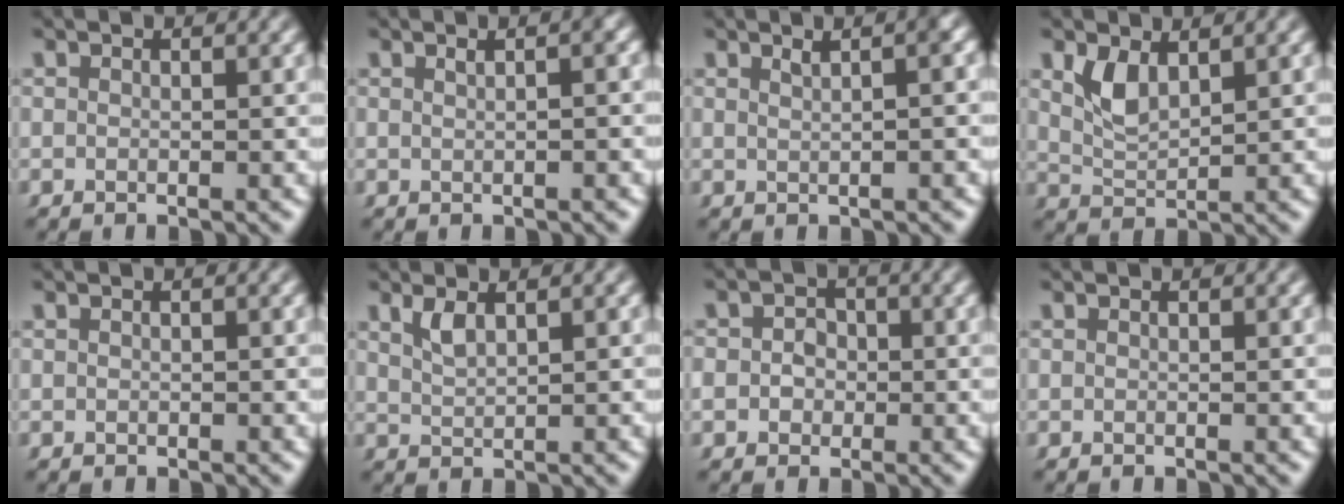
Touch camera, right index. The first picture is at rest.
{"total": 2.1, "force": [0.6, 0.6, 2.0], "torque": [-0.023, 0.009, 0.006]}
{"total": 2.3, "force": [0.8, 0.5, 2.1], "torque": [-0.023, 0.006, 0.013]}
{"total": 2.6, "force": [1.2, 1.3, 1.9], "torque": [-0.043, -0.012, 0.030]}
{"total": 0.0}
{"total": 1.6, "force": [1.1, 0.4, 1.2], "torque": [-0.027, -0.003, 0.027]}
{"total": 3.5, "force": [-0.7, 3.2, 1.2], "torque": [-0.025, -0.006, -0.016]}
{"total": 0.0}